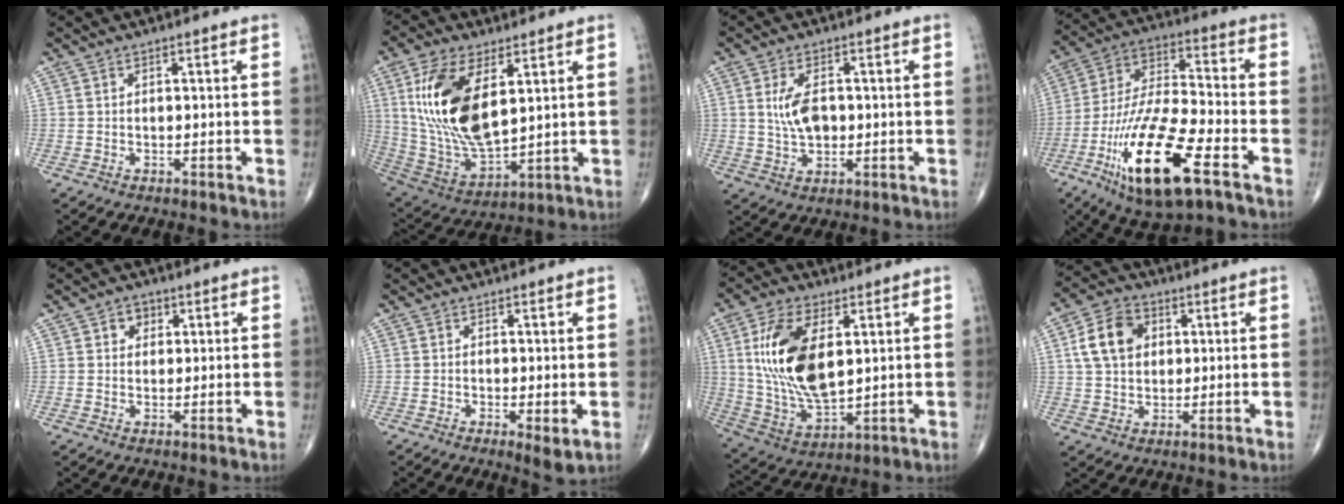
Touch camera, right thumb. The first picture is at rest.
{"total": 18.9, "force": [5.3, 9.0, 15.8], "torque": [-0.311, -0.026, 0.113]}
{"total": 6.3, "force": [0.7, 3.7, 5.1], "torque": [-0.092, -0.003, 0.017]}
{"total": 21.3, "force": [-9.9, 6.0, 17.8], "torque": [-0.371, 0.025, -0.176]}
{"total": 2.9, "force": [1.2, 2.3, 1.2], "torque": [0.001, -0.002, 0.014]}
{"total": 3.3, "force": [-0.6, 0.8, 3.1], "torque": [-0.057, -0.014, -0.012]}
{"total": 17.2, "force": [3.8, 8.6, 14.3], "torque": [-0.274, -0.017, 0.081]}
{"total": 9.7, "force": [2.5, 7.2, 6.0], "torque": [-0.094, 0.007, 0.040]}